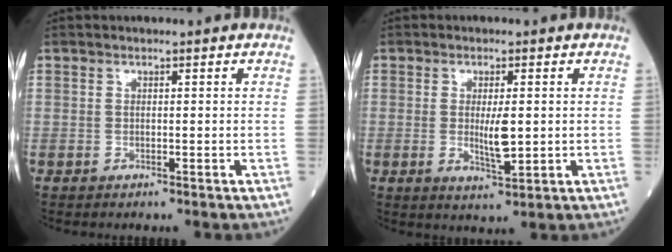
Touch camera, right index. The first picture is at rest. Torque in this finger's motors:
{"motor_torque": [-0.06, -0.07, 0.23, 0.02]}